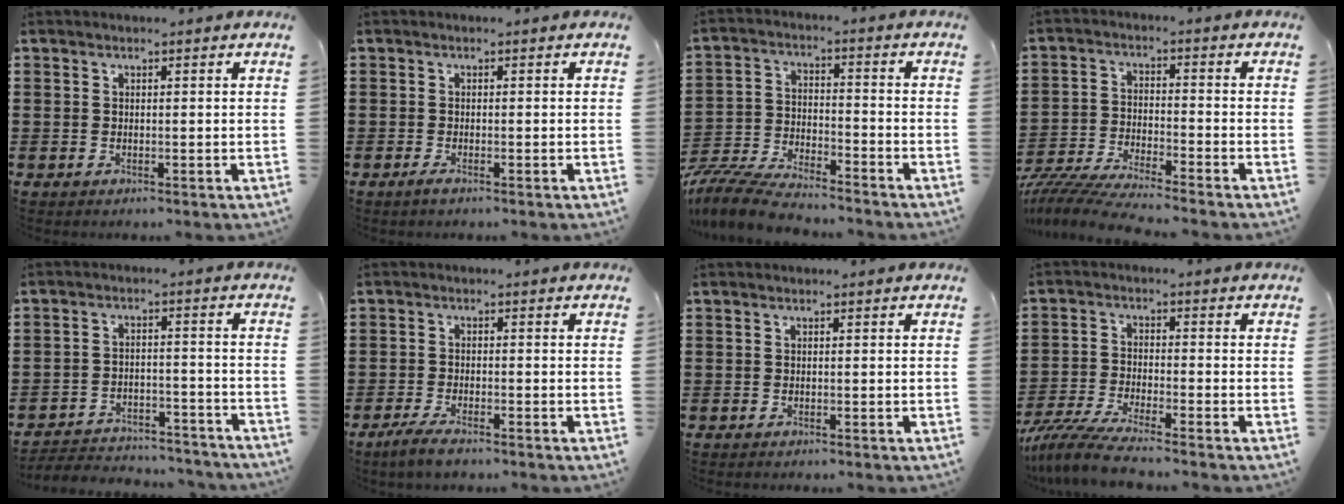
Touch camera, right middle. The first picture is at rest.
{"total": 0.8, "force": [-0.5, 0.1, 0.6], "torque": [-0.014, -0.004, -0.008]}
{"total": 7.8, "force": [-7.5, 0.9, 2.0], "torque": [-0.049, 0.007, -0.148]}
{"total": 6.1, "force": [-6.0, -0.2, 1.4], "torque": [-0.042, -0.012, -0.121]}
{"total": 4.3, "force": [-4.2, 0.7, 0.5], "torque": [-0.019, 0.004, -0.089]}
{"total": 2.9, "force": [-2.3, 0.4, 1.7], "torque": [-0.044, -0.003, -0.047]}
{"total": 0.0}
{"total": 6.4, "force": [-5.8, 0.0, 2.7], "torque": [-0.075, -0.018, -0.117]}